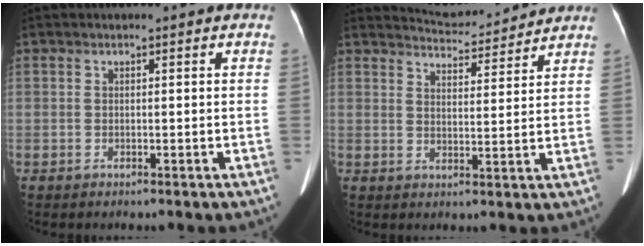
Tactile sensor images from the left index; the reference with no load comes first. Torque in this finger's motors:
{"motor_torque": [-0.71, -1.21, -0.08, -0.02]}